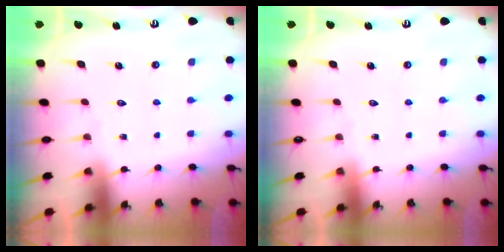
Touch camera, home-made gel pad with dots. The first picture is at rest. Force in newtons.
{"total": 0.0}